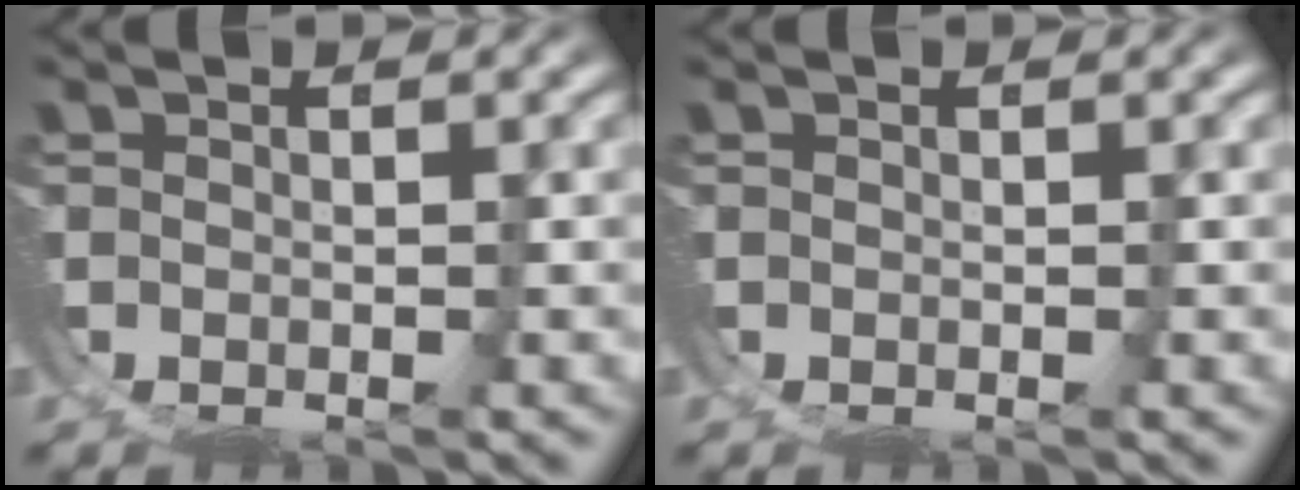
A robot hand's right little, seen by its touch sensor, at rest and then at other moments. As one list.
[{"total": 0.0}]